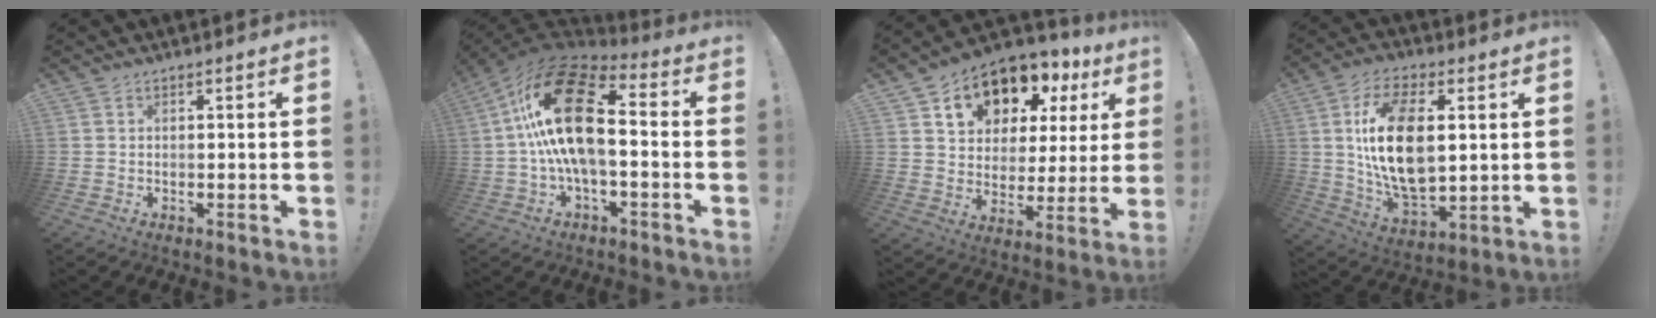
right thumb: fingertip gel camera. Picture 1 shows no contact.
{"total": 22.7, "force": [1.0, 10.8, 19.9], "torque": [-0.392, 0.010, 0.023]}
{"total": 13.1, "force": [8.5, 8.2, 5.7], "torque": [-0.092, -0.067, 0.156]}
{"total": 19.2, "force": [3.6, 10.3, 15.8], "torque": [-0.307, -0.009, 0.056]}